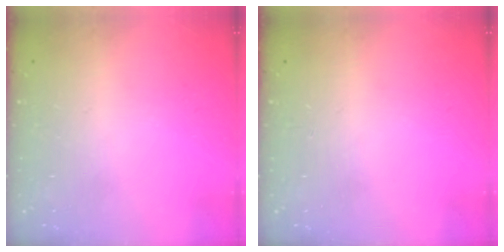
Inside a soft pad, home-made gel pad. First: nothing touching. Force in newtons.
{"total": 0.0}